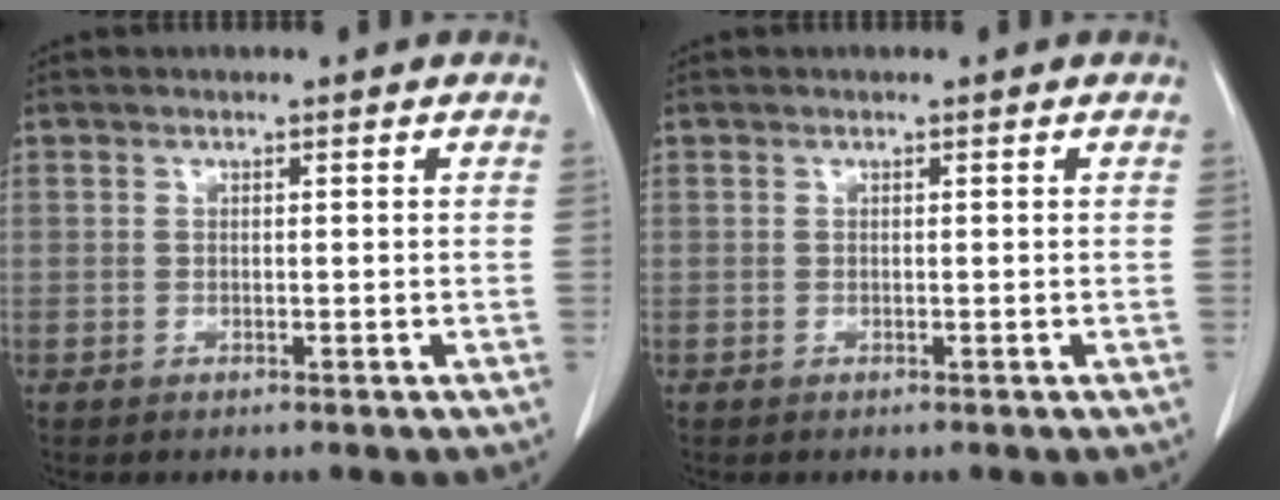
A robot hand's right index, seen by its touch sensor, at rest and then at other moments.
{"total": 0.0}